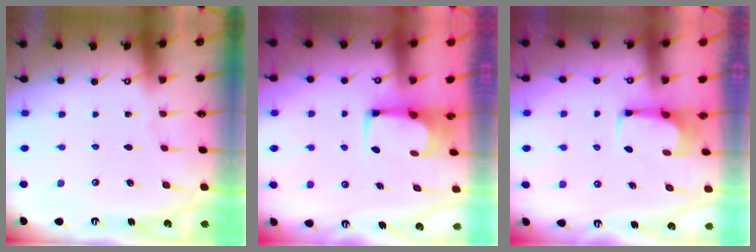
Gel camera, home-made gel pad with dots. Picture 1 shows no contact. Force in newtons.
{"total": 2.9, "press": 2.9, "slide": 0.2}
{"total": 2.5, "press": 2.4, "slide": 0.4}